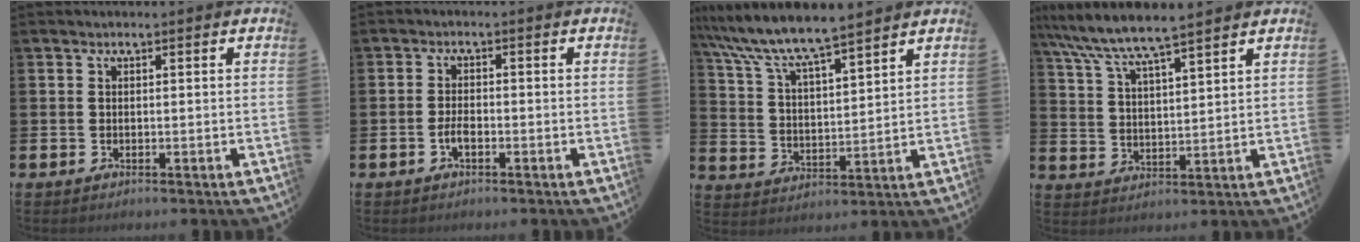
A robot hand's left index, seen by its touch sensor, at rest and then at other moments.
{"total": 2.0, "force": [-0.9, 0.9, 1.6], "torque": [-0.024, 0.000, -0.019]}
{"total": 8.1, "force": [7.6, 0.6, 2.7], "torque": [-0.085, -0.049, 0.132]}
{"total": 6.9, "force": [6.5, 0.2, 2.4], "torque": [-0.072, -0.036, 0.112]}